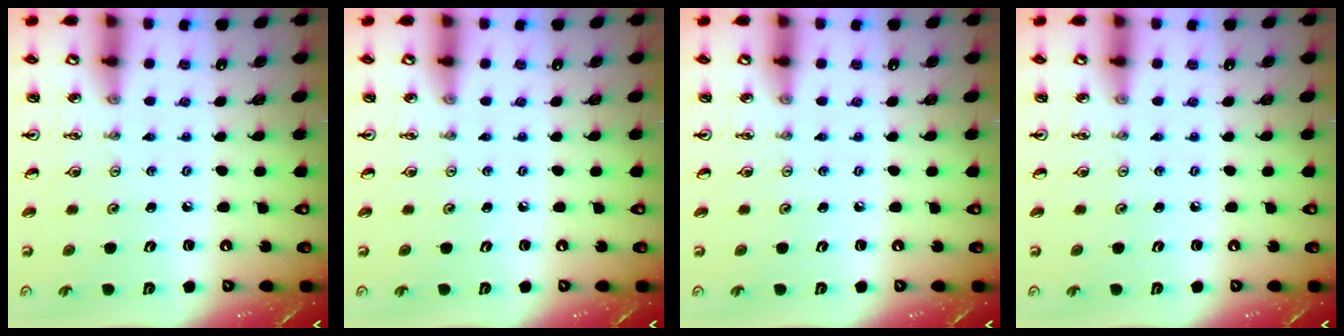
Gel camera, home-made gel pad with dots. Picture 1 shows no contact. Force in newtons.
{"total": 0.0}
{"total": 0.0}
{"total": 0.0}